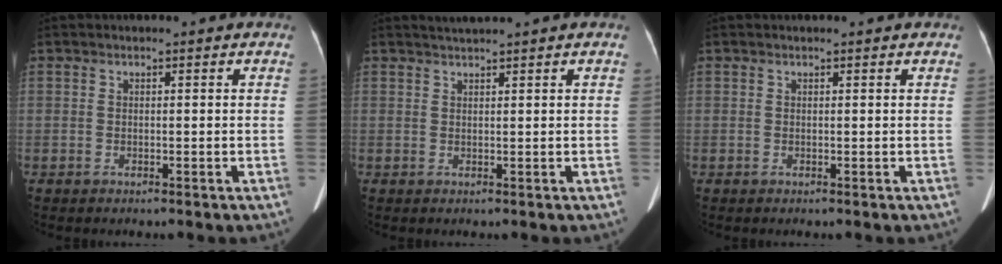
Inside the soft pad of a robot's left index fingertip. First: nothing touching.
{"total": 1.5, "force": [1.3, -0.6, 0.3], "torque": [-0.008, 0.006, 0.031]}
{"total": 0.8, "force": [0.8, 0.1, 0.3], "torque": [-0.009, 0.007, 0.009]}